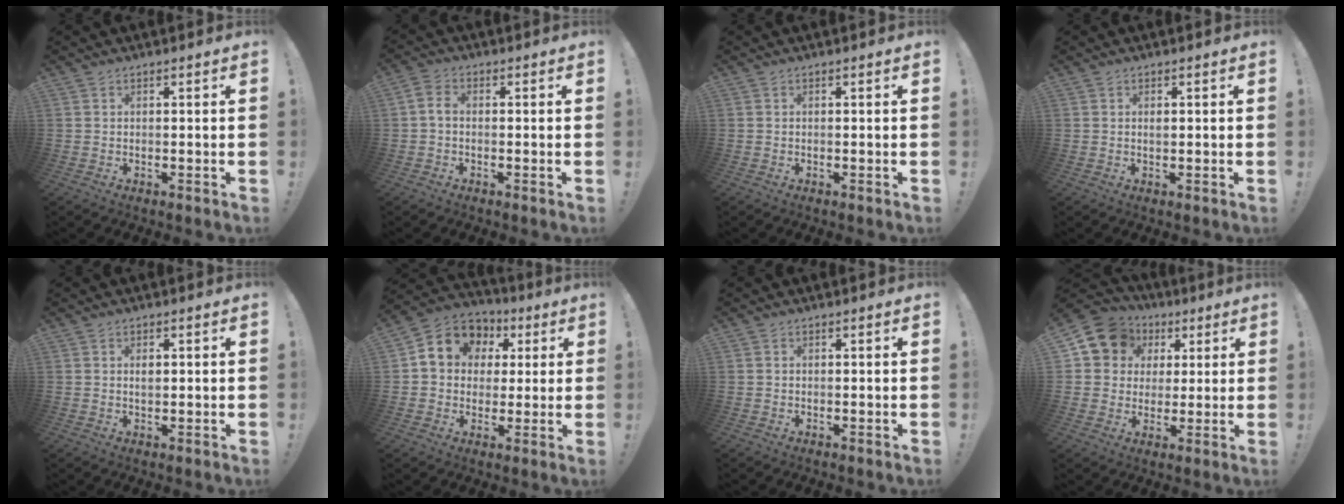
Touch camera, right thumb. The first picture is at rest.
{"total": 3.6, "force": [-0.4, 2.2, 2.8], "torque": [-0.059, 0.010, -0.008]}
{"total": 0.0}
{"total": 0.8, "force": [0.2, 0.5, 0.6], "torque": [-0.007, -0.001, 0.001]}
{"total": 1.6, "force": [0.3, 1.0, 1.2], "torque": [-0.011, -0.002, 0.002]}
{"total": 10.8, "force": [3.3, 9.3, 4.4], "torque": [-0.069, -0.008, 0.068]}
{"total": 0.0}
{"total": 11.1, "force": [4.1, 9.7, 3.4], "torque": [-0.047, -0.018, 0.082]}